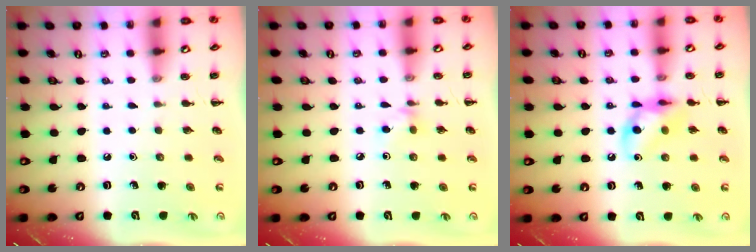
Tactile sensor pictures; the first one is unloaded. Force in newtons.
{"total": 4.0, "press": 3.7, "slide": 1.5}
{"total": 11.0, "press": 11.0, "slide": 1.0}